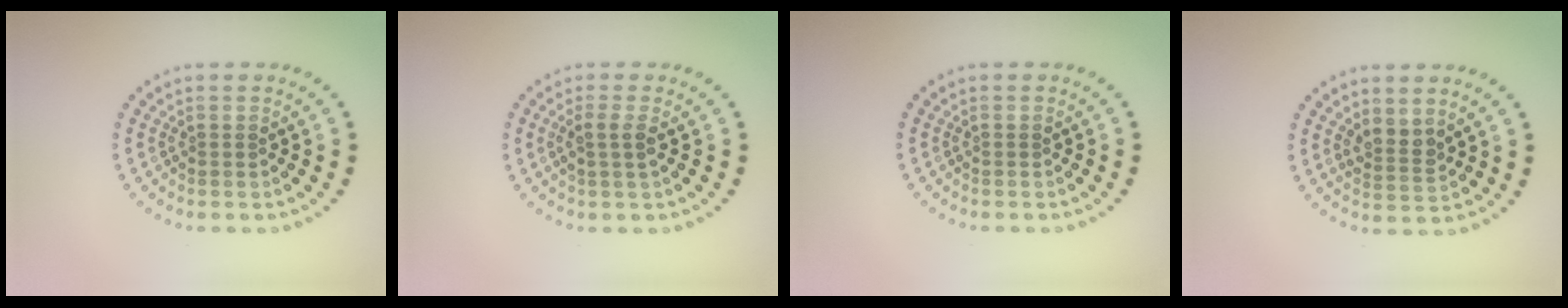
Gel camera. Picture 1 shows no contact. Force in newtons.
{"total": 1.5, "press": 1.3, "slide": 0.7}
{"total": 0.0}
{"total": 2.1, "press": 1.7, "slide": 1.2}